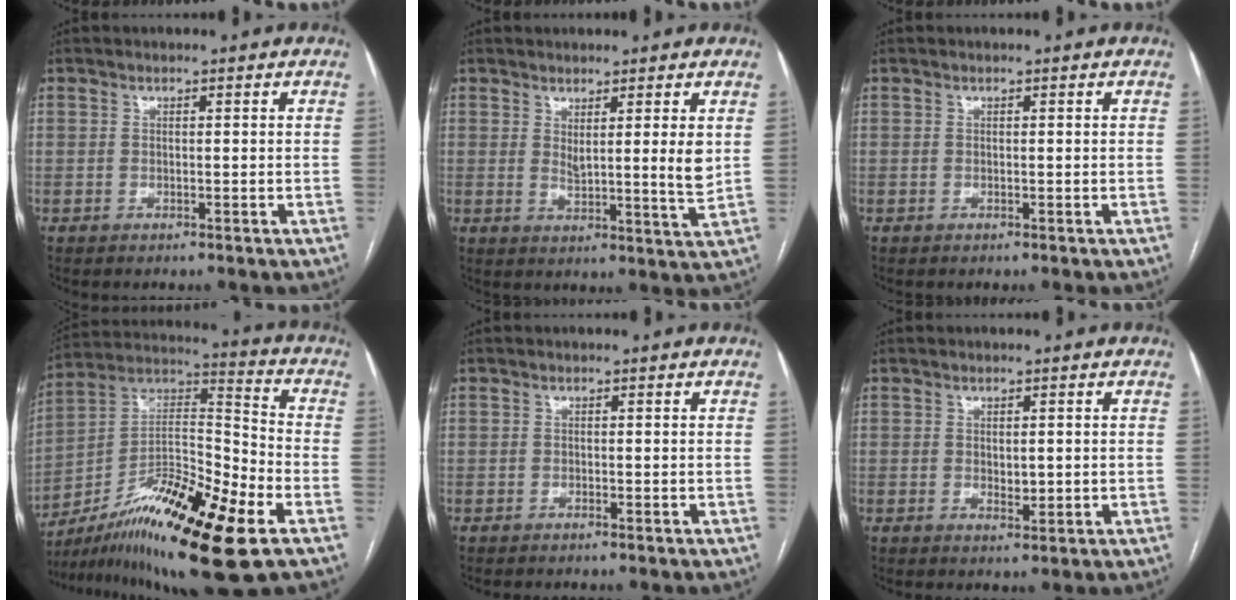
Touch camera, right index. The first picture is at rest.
{"total": 5.4, "force": [2.1, -0.1, 5.0], "torque": [-0.073, -0.019, 0.033]}
{"total": 0.0}
{"total": 21.9, "force": [-12.2, 3.0, 17.9], "torque": [-0.308, -0.002, -0.205]}
{"total": 0.0}
{"total": 2.0, "force": [0.1, 1.0, 1.7], "torque": [-0.026, -0.005, 0.004]}